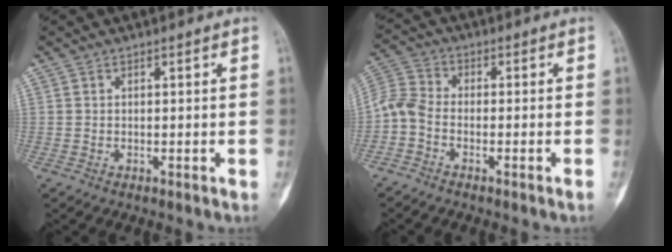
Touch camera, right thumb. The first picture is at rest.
{"total": 5.1, "force": [-2.5, 2.4, 3.7], "torque": [-0.089, 0.018, -0.069]}